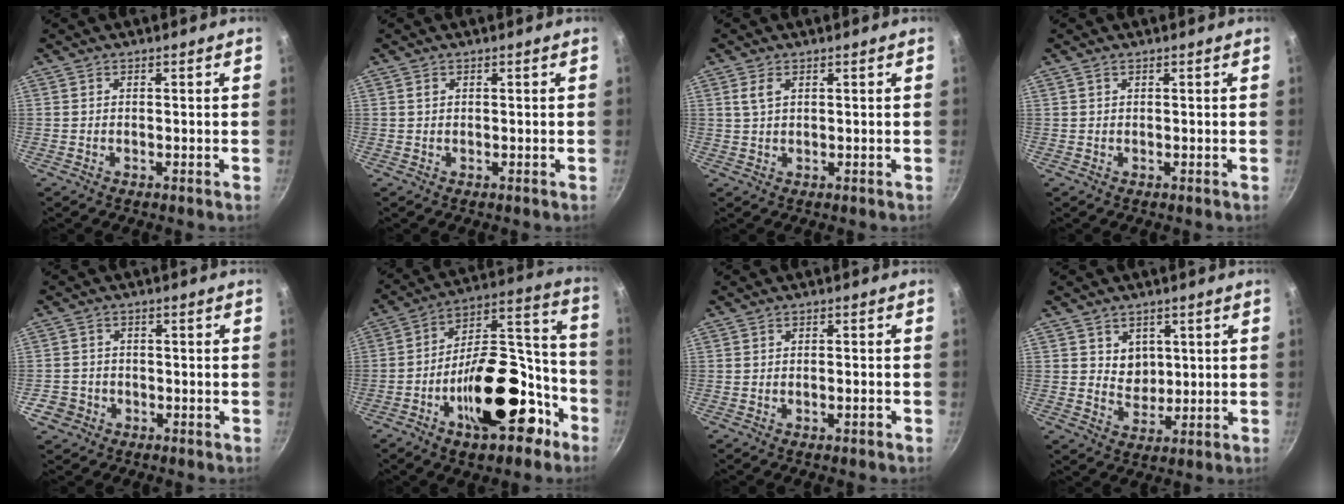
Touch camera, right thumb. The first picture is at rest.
{"total": 0.5, "force": [0.3, 0.3, 0.3], "torque": [-0.006, -0.002, 0.005]}
{"total": 2.4, "force": [1.0, 1.1, 1.9], "torque": [-0.038, -0.003, 0.022]}
{"total": 0.6, "force": [0.4, 0.2, 0.4], "torque": [-0.008, 0.002, 0.008]}
{"total": 4.2, "force": [-1.8, 3.8, 0.5], "torque": [0.004, 0.025, -0.029]}
{"total": 23.9, "force": [-10.6, 12.5, 17.3], "torque": [-0.214, 0.097, -0.164]}
{"total": 1.4, "force": [-0.8, 0.3, 1.2], "torque": [-0.019, 0.006, -0.013]}
{"total": 5.0, "force": [1.6, 4.3, 1.8], "torque": [-0.007, -0.016, 0.033]}